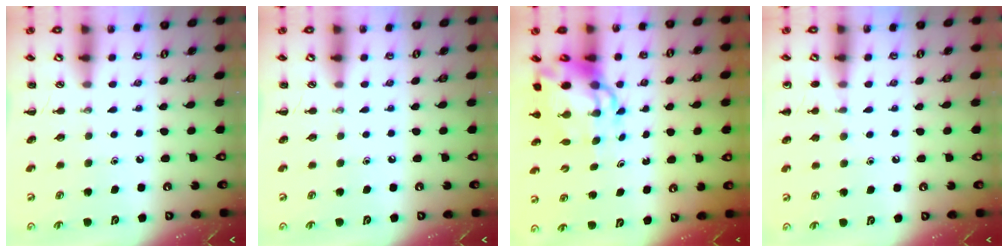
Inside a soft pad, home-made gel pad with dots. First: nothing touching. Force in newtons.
{"total": 0.0}
{"total": 10.3, "press": 10.0, "slide": 2.5}
{"total": 5.5, "press": 5.3, "slide": 1.5}